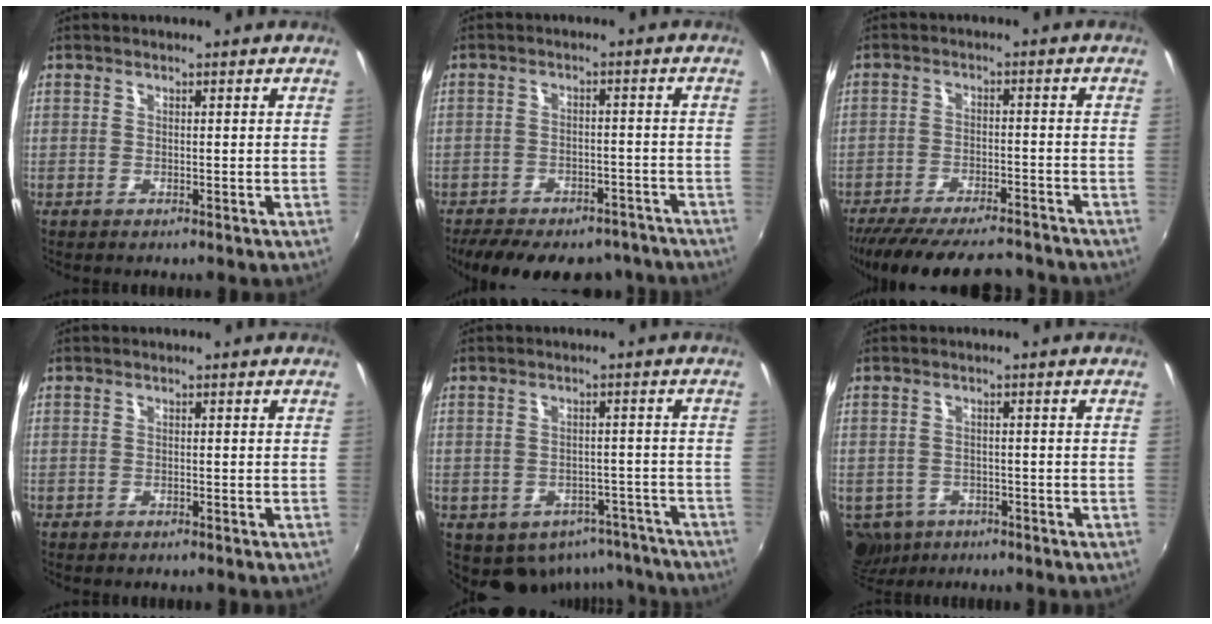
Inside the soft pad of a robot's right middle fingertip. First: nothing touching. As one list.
[{"total": 19.6, "force": [-16.1, 8.0, 7.9], "torque": [-0.165, 0.000, -0.197]}, {"total": 19.0, "force": [-16.3, 5.0, 8.4], "torque": [-0.172, -0.024, -0.237]}, {"total": 0.8, "force": [-0.7, 0.4, 0.1], "torque": [-0.007, -0.002, -0.012]}, {"total": 11.9, "force": [-8.1, 7.7, 4.0], "torque": [-0.084, 0.005, -0.077]}, {"total": 9.5, "force": [-5.4, 6.7, 3.9], "torque": [-0.111, -0.028, -0.080]}]